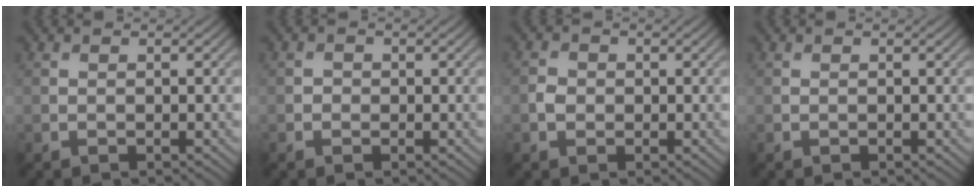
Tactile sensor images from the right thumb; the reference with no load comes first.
{"total": 0.8, "force": [-0.2, 0.7, 0.2], "torque": [-0.001, -0.003, -0.007]}
{"total": 1.6, "force": [-0.3, 1.4, 0.7], "torque": [-0.015, -0.002, -0.012]}
{"total": 0.0}